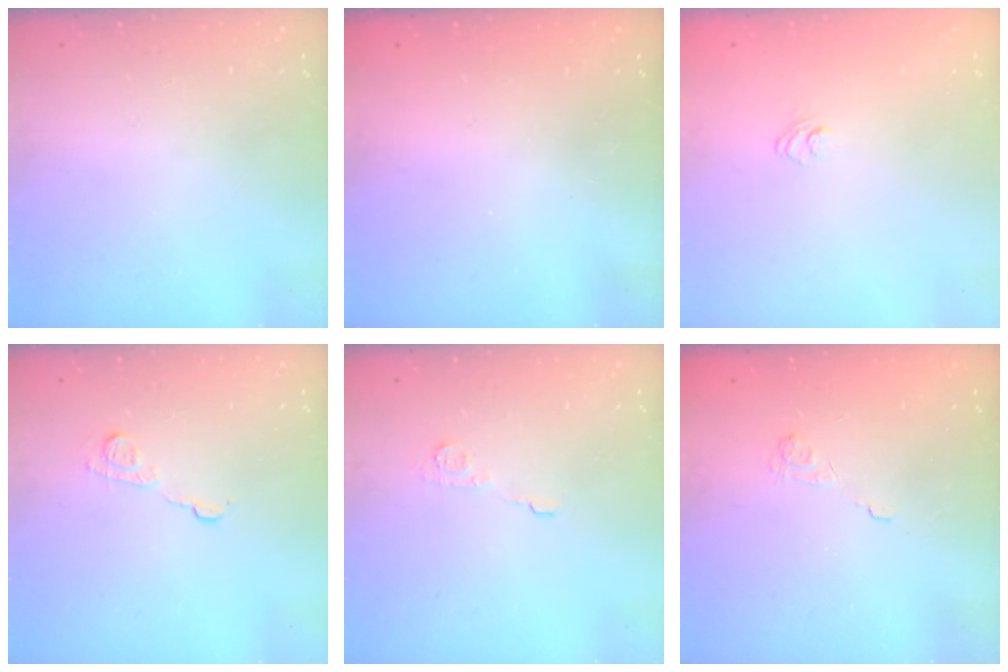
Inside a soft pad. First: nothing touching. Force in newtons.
{"total": 2.6, "press": 2.5, "slide": 0.9}
{"total": 4.3, "press": 4.0, "slide": 1.4}
{"total": 7.0, "press": 7.0, "slide": 0.4}
{"total": 4.9, "press": 4.9, "slide": 0.2}
{"total": 2.1, "press": 1.5, "slide": 1.4}